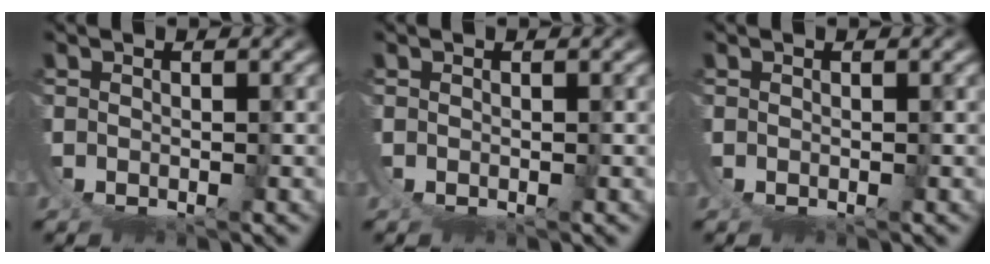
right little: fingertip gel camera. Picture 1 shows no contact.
{"total": 0.0}
{"total": 0.0}